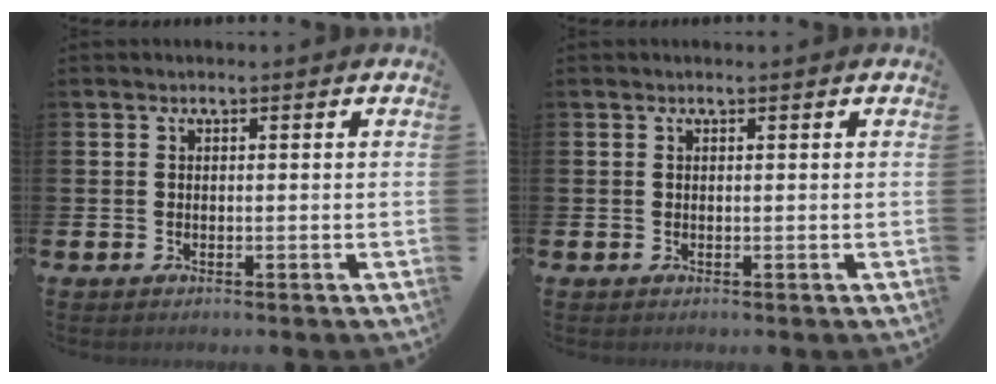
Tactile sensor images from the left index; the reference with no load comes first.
{"total": 0.0}